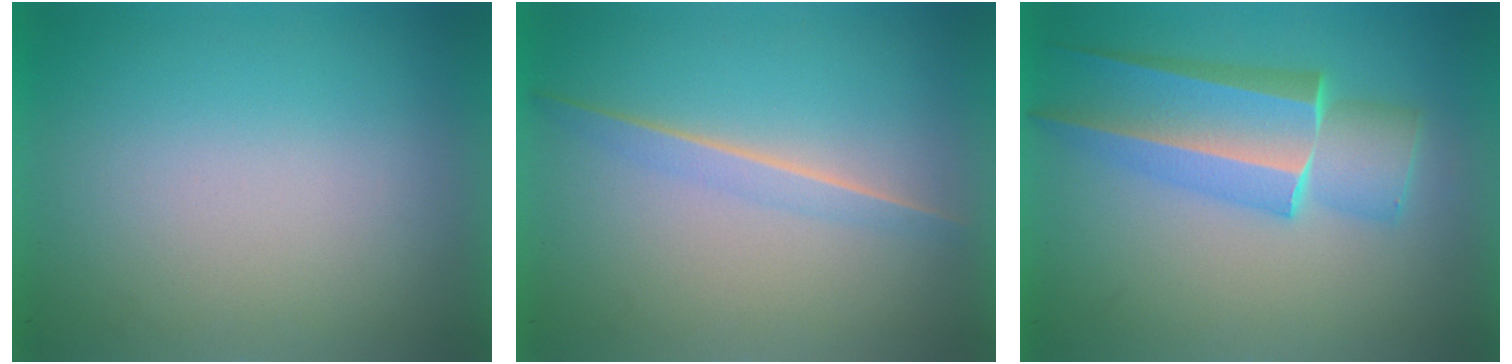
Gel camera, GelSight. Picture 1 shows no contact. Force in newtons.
{"total": 1.3}
{"total": 4.7}